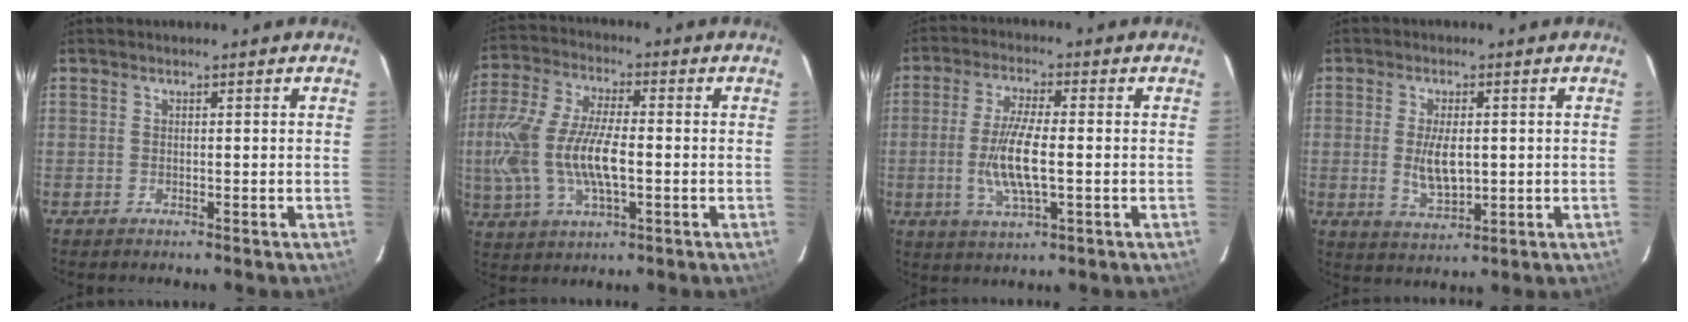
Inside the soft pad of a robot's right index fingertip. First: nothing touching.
{"total": 15.7, "force": [-1.7, 6.6, 14.1], "torque": [-0.303, -0.001, -0.031]}
{"total": 9.2, "force": [-1.4, 2.3, 8.8], "torque": [-0.176, -0.008, -0.025]}
{"total": 6.7, "force": [-0.1, 3.3, 5.8], "torque": [-0.110, -0.009, 0.006]}